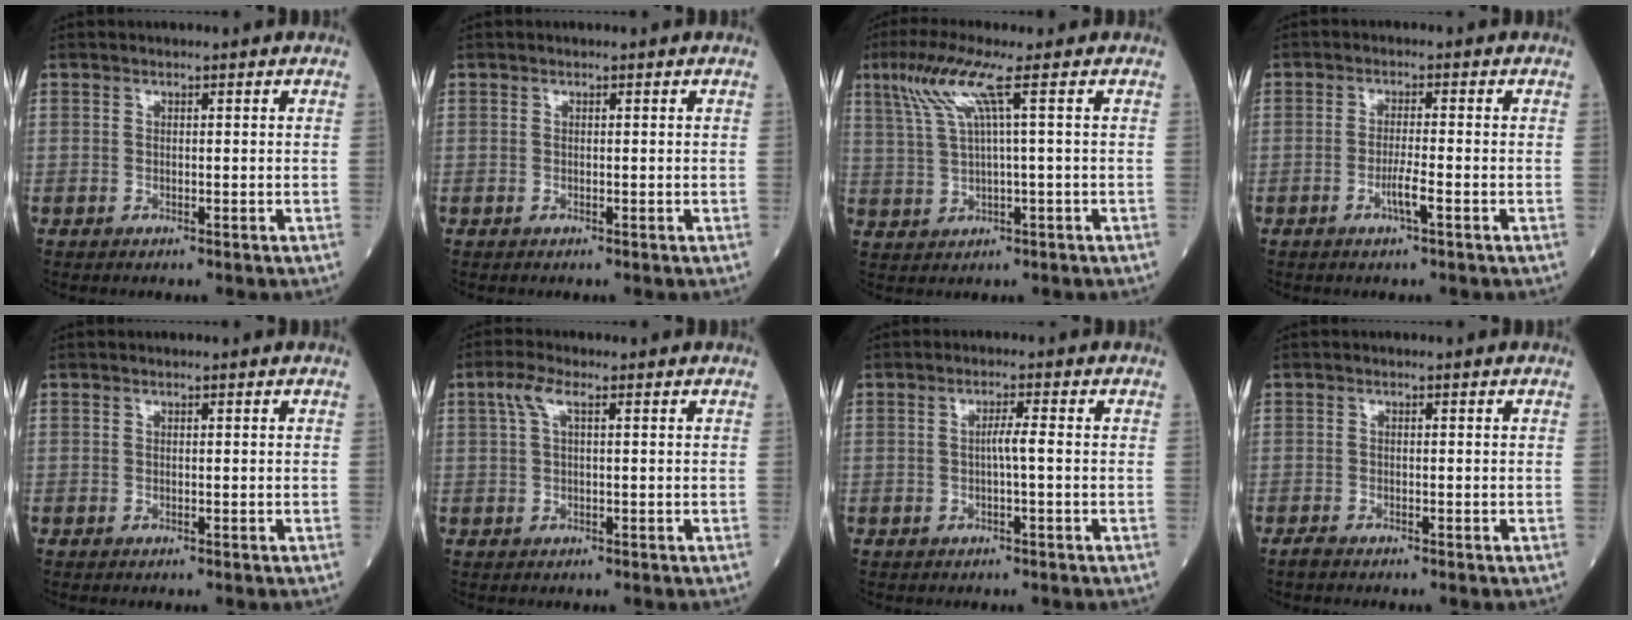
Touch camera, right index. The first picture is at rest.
{"total": 0.0}
{"total": 6.4, "force": [2.8, -0.8, 5.7], "torque": [-0.126, 0.015, 0.063]}
{"total": 3.0, "force": [-1.3, -0.2, 2.7], "torque": [-0.052, -0.003, -0.027]}
{"total": 0.0}
{"total": 2.8, "force": [1.2, 0.8, 2.5], "torque": [-0.062, 0.020, 0.026]}
{"total": 1.9, "force": [-0.3, -0.3, 1.9], "torque": [-0.030, 0.001, -0.007]}
{"total": 1.1, "force": [-1.1, 0.1, 0.2], "torque": [-0.012, -0.004, -0.020]}